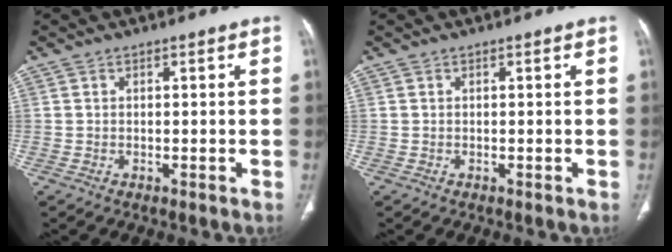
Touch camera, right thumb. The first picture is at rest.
{"total": 0.0}